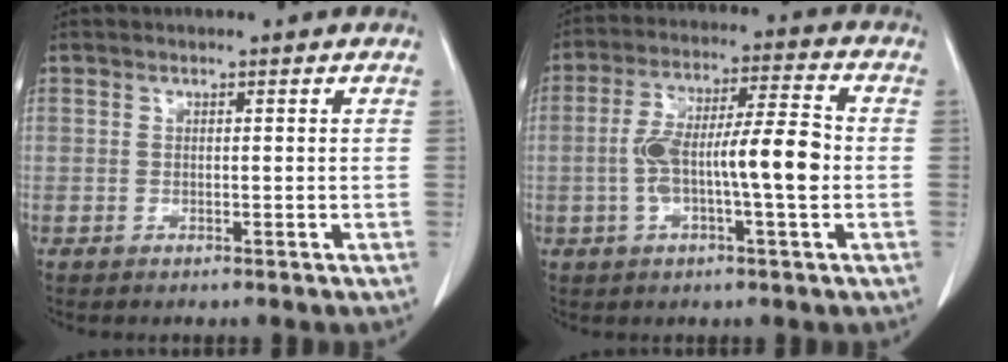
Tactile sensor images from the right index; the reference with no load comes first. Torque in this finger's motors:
{"motor_torque": [0.56, -0.19, 0.35, 0.10]}